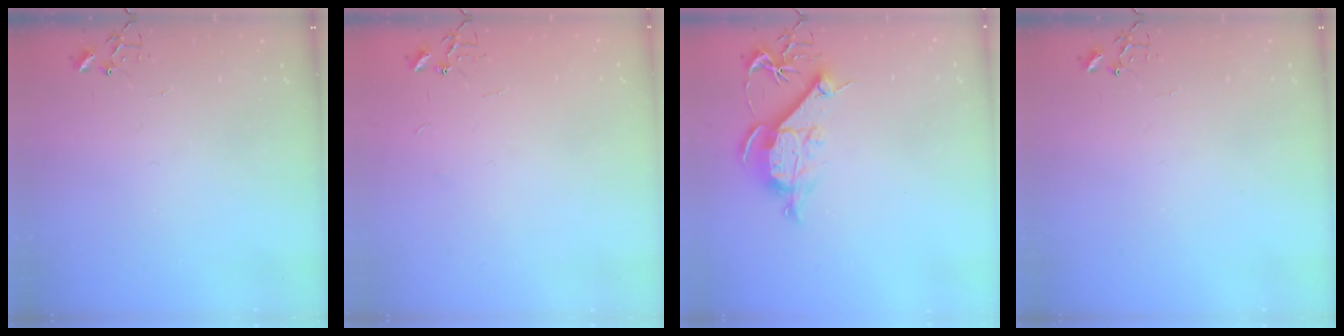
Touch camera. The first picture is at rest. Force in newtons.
{"total": 2.4, "press": 2.4, "slide": 0.3}
{"total": 9.9, "press": 9.9, "slide": 0.6}
{"total": 0.0}